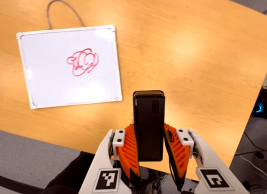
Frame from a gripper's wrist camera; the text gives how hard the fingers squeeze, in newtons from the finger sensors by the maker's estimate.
{"total": 4.6, "left": 3.4, "right": 5.7}